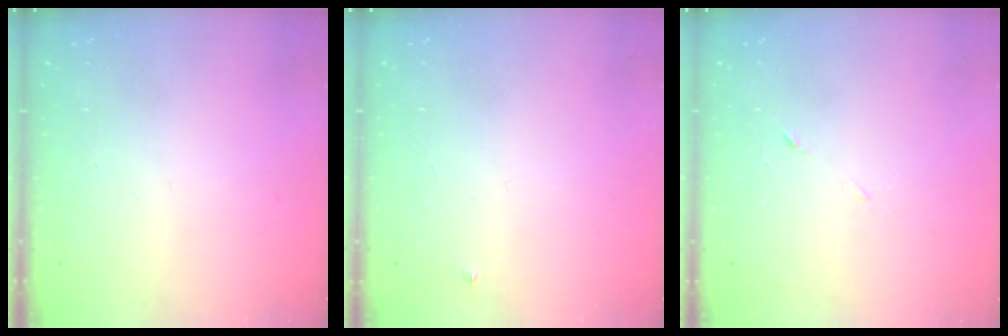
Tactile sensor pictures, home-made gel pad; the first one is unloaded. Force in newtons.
{"total": 3.0, "press": 2.9, "slide": 0.4}
{"total": 5.3, "press": 5.3, "slide": 0.6}